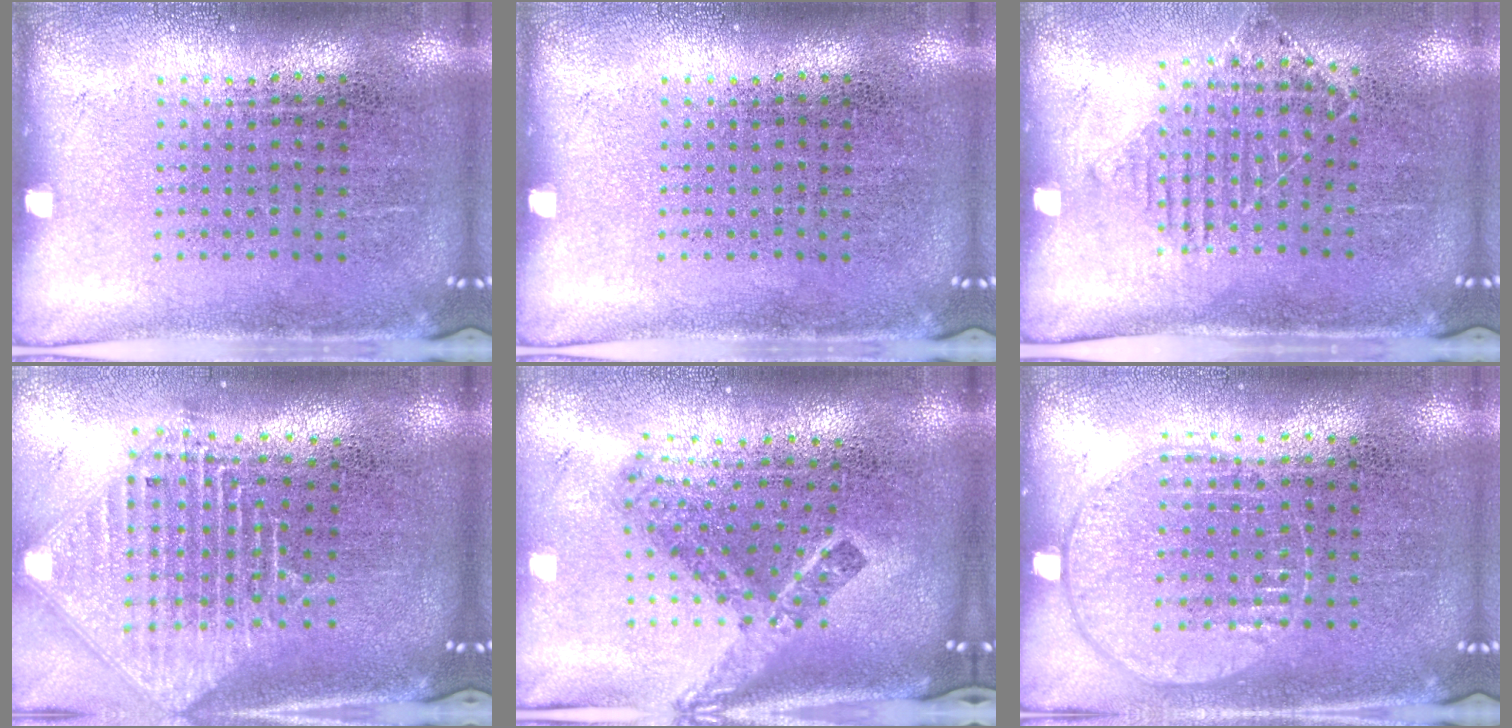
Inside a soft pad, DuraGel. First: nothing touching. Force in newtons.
{"total": 0.0}
{"total": 1.1, "press": 1.0, "slide": 0.5}
{"total": 2.5, "press": 1.9, "slide": 1.7}
{"total": 2.4, "press": 1.6, "slide": 1.9}
{"total": 1.0, "press": 0.9, "slide": 0.3}